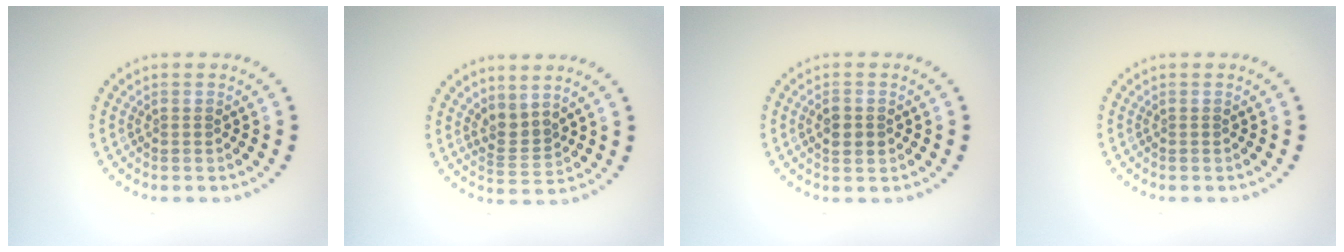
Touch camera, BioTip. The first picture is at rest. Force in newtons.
{"total": 2.2, "press": 1.5, "slide": 1.7}
{"total": 1.6, "press": 1.6, "slide": 0.1}
{"total": 0.0}